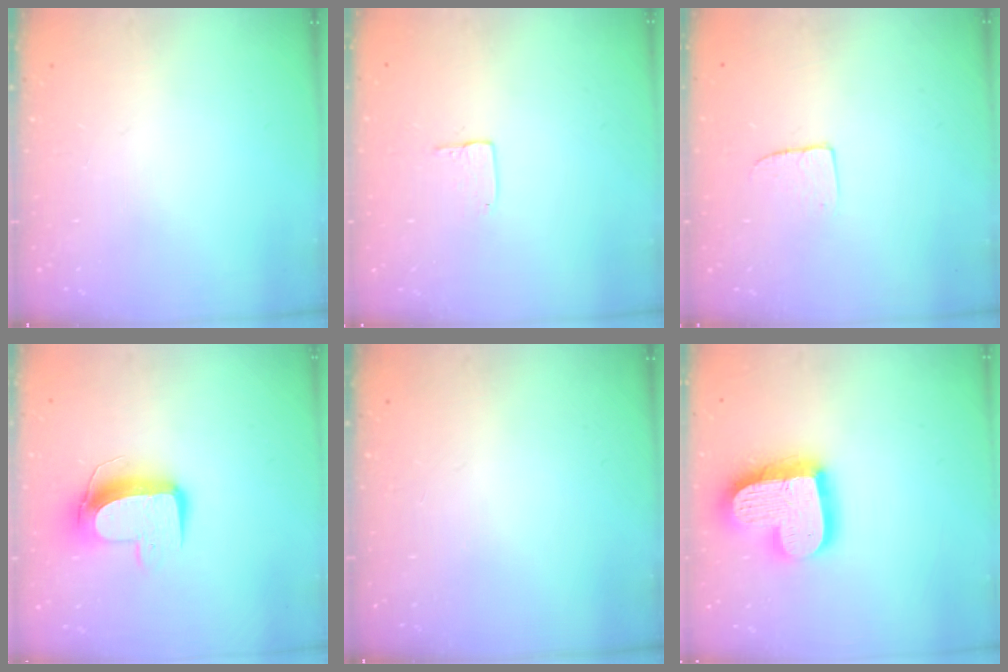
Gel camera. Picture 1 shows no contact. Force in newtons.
{"total": 3.9, "press": 3.9, "slide": 0.1}
{"total": 4.3, "press": 4.3, "slide": 0.3}
{"total": 10.5, "press": 10.4, "slide": 0.8}
{"total": 0.0}
{"total": 19.4, "press": 19.3, "slide": 1.5}